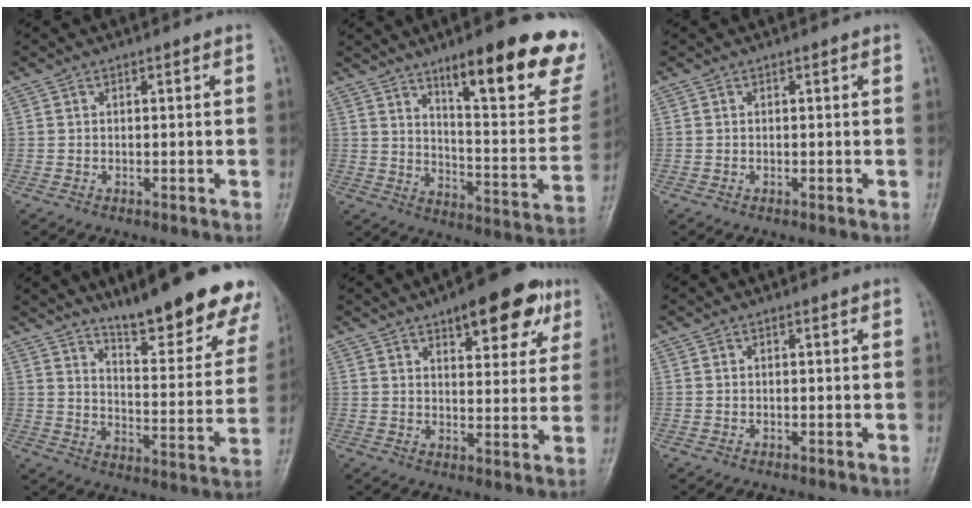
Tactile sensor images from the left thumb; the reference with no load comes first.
{"total": 24.7, "force": [15.1, 6.1, 18.5], "torque": [-0.212, -0.067, 0.222]}
{"total": 0.0}
{"total": 19.3, "force": [14.5, 4.1, 12.1], "torque": [-0.128, -0.092, 0.210]}
{"total": 13.5, "force": [7.6, 5.6, 9.6], "torque": [-0.085, -0.022, 0.100]}
{"total": 0.0}